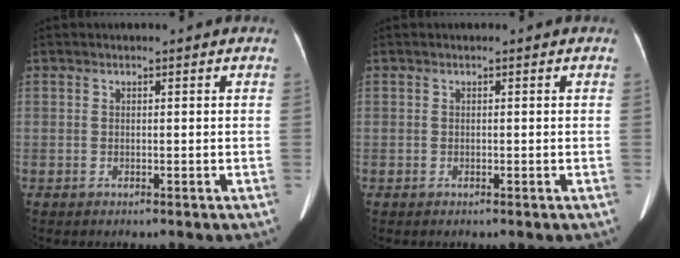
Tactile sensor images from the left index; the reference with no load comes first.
{"total": 0.0}